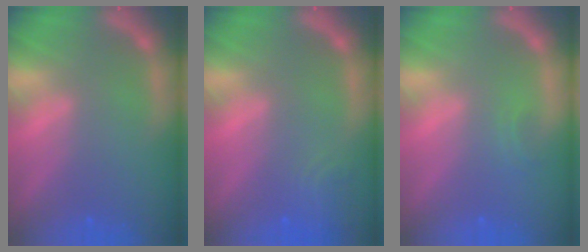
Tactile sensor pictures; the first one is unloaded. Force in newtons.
{"total": 2.4}
{"total": 0.9}